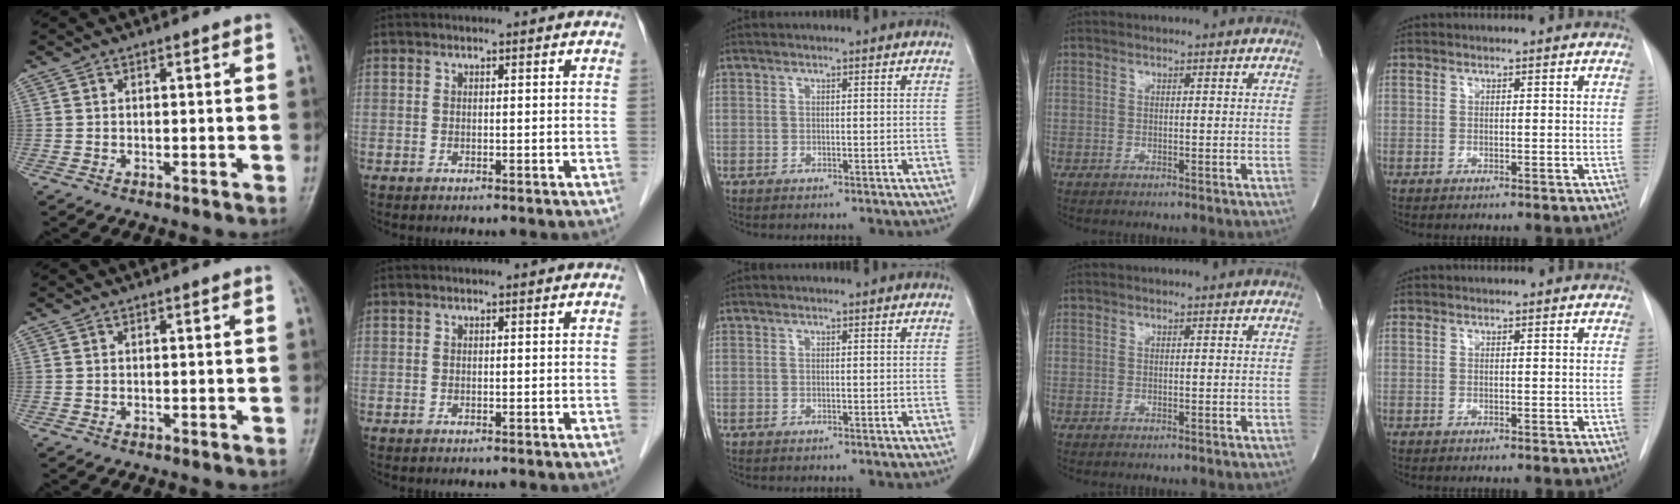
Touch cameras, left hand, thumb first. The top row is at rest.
{}